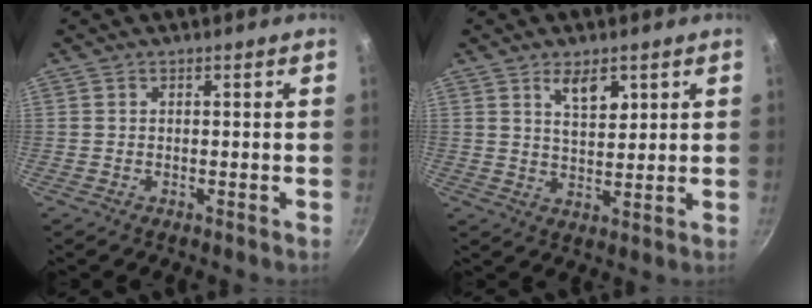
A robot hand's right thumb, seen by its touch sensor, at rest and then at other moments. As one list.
[{"total": 6.0, "force": [3.1, 2.9, 4.3], "torque": [-0.064, -0.021, 0.055]}]